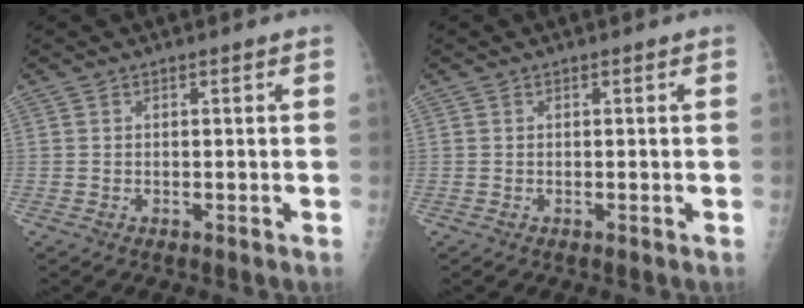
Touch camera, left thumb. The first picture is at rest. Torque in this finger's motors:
{"motor_torque": [0.00, 0.00, 0.00, -0.01, 0.00]}